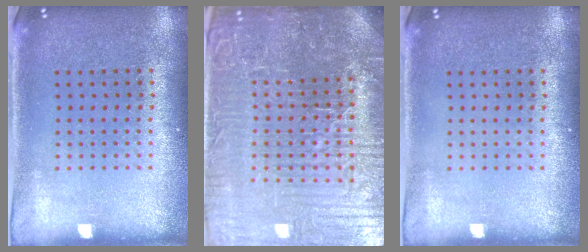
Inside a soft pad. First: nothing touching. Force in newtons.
{"total": 6.8, "press": 6.1, "slide": 3.0}
{"total": 0.0}